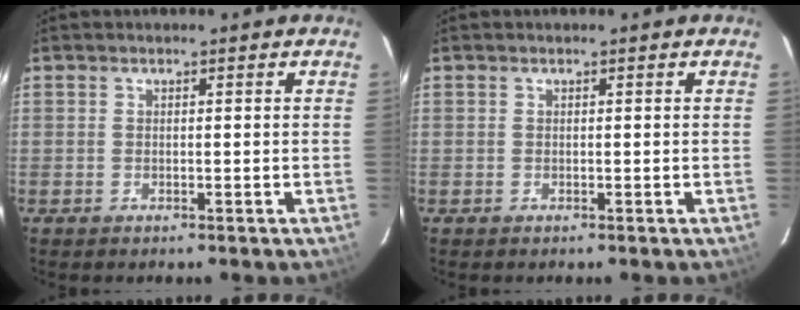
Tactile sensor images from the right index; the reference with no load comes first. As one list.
[{"total": 0.0}]